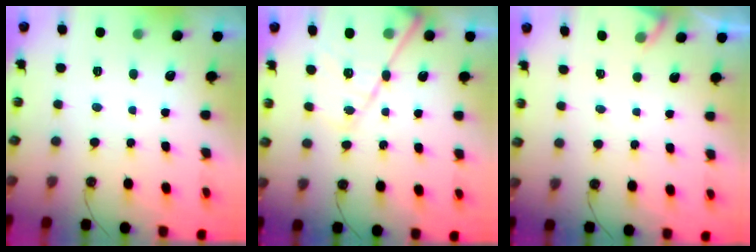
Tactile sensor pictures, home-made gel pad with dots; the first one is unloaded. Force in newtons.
{"total": 15.8, "press": 15.7, "slide": 1.3}
{"total": 3.1, "press": 3.0, "slide": 0.5}